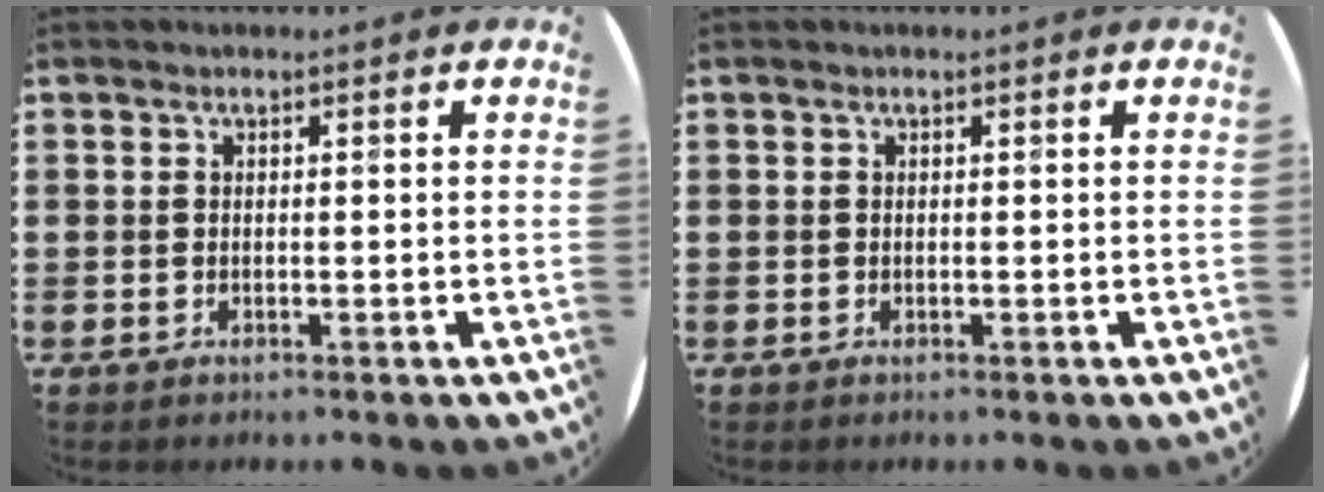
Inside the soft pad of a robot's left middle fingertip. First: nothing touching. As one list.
[{"total": 0.0}]